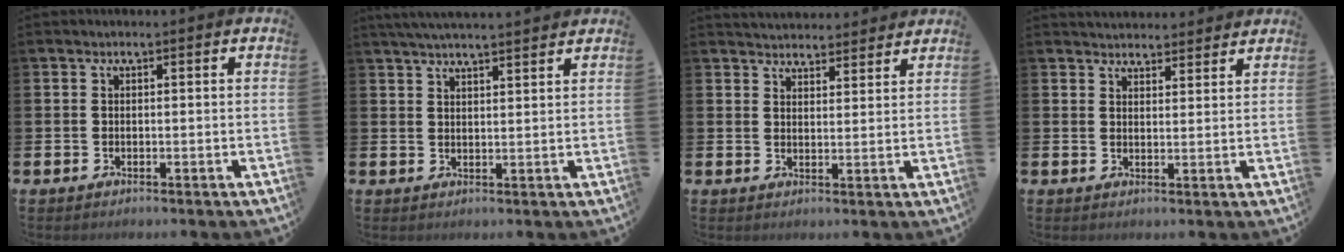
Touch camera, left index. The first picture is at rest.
{"total": 3.8, "force": [3.7, -0.1, 0.9], "torque": [-0.026, -0.012, 0.068]}
{"total": 3.7, "force": [3.7, 0.5, -0.3], "torque": [-0.003, -0.023, 0.068]}
{"total": 3.3, "force": [3.2, 0.7, -0.1], "torque": [-0.003, -0.016, 0.059]}